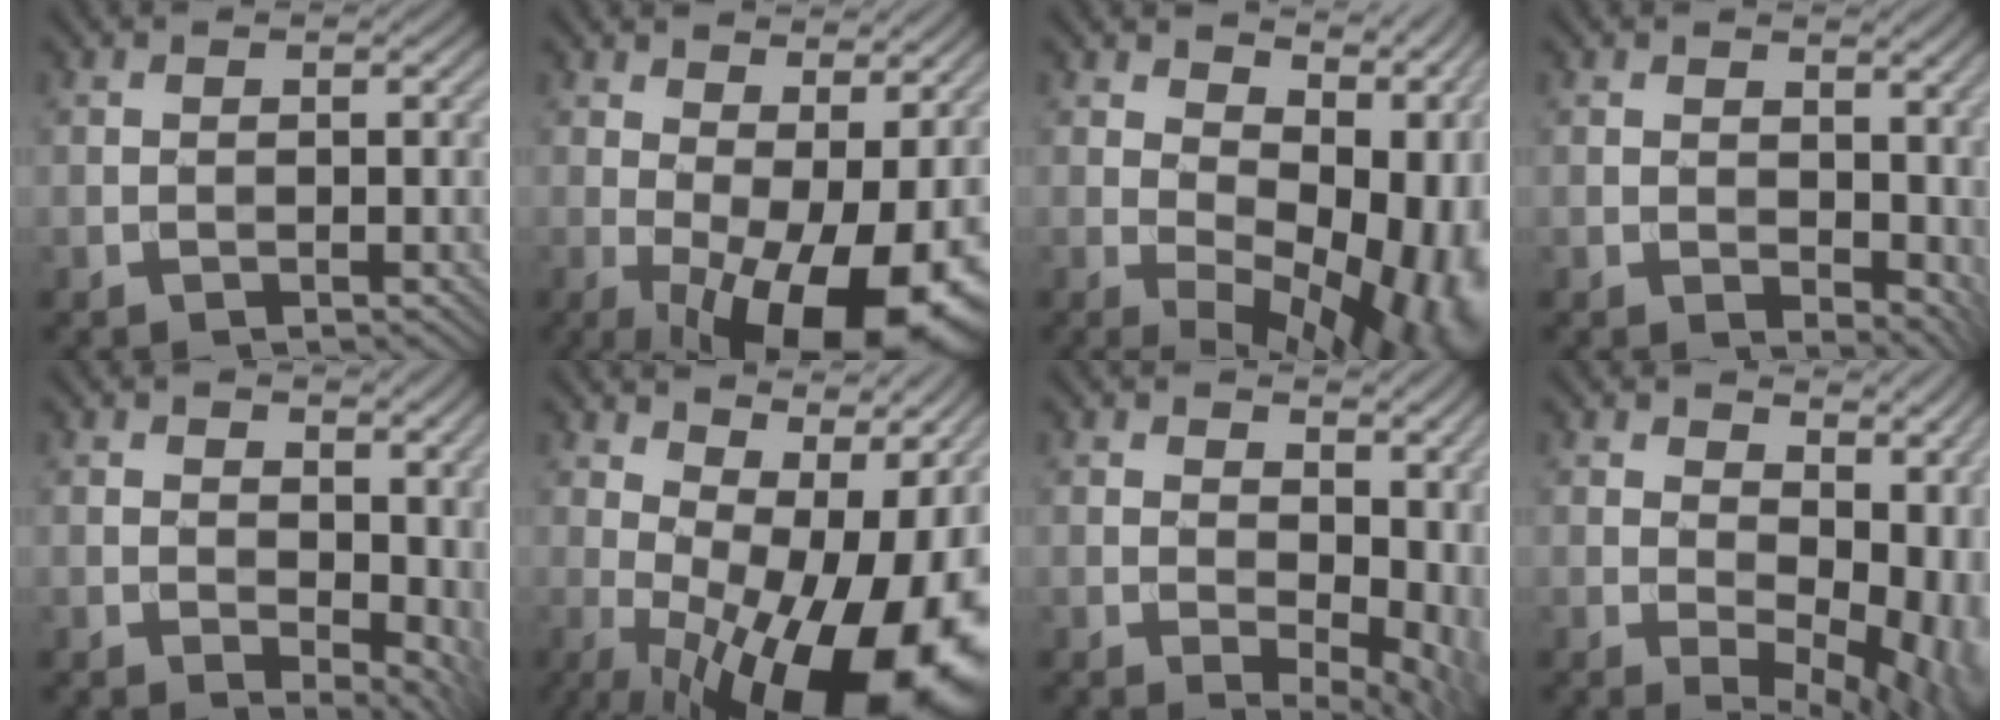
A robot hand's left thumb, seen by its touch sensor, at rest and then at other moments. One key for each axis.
{"total": 16.1, "fx": -1.3, "fy": 7.1, "fz": 14.4, "tx": -0.192, "ty": -0.007, "tz": 0.008}
{"total": 16.1, "fx": 1.5, "fy": 9.1, "fz": 13.2, "tx": -0.144, "ty": -0.004, "tz": 0.058}
{"total": 8.1, "fx": 2.1, "fy": 5.5, "fz": 5.6, "tx": -0.073, "ty": -0.022, "tz": 0.054}
{"total": 9.4, "fx": 2.2, "fy": 6.0, "fz": 6.8, "tx": -0.082, "ty": -0.019, "tz": 0.058}
{"total": 19.1, "fx": -0.4, "fy": 9.6, "fz": 16.5, "tx": -0.168, "ty": 0.008, "tz": 0.014}
{"total": 12.2, "fx": 2.8, "fy": 7.3, "fz": 9.3, "tx": -0.099, "ty": -0.009, "tz": 0.075}
{"total": 14.4, "fx": 3.3, "fy": 8.4, "fz": 11.2, "tx": -0.122, "ty": -0.001, "tz": 0.088}